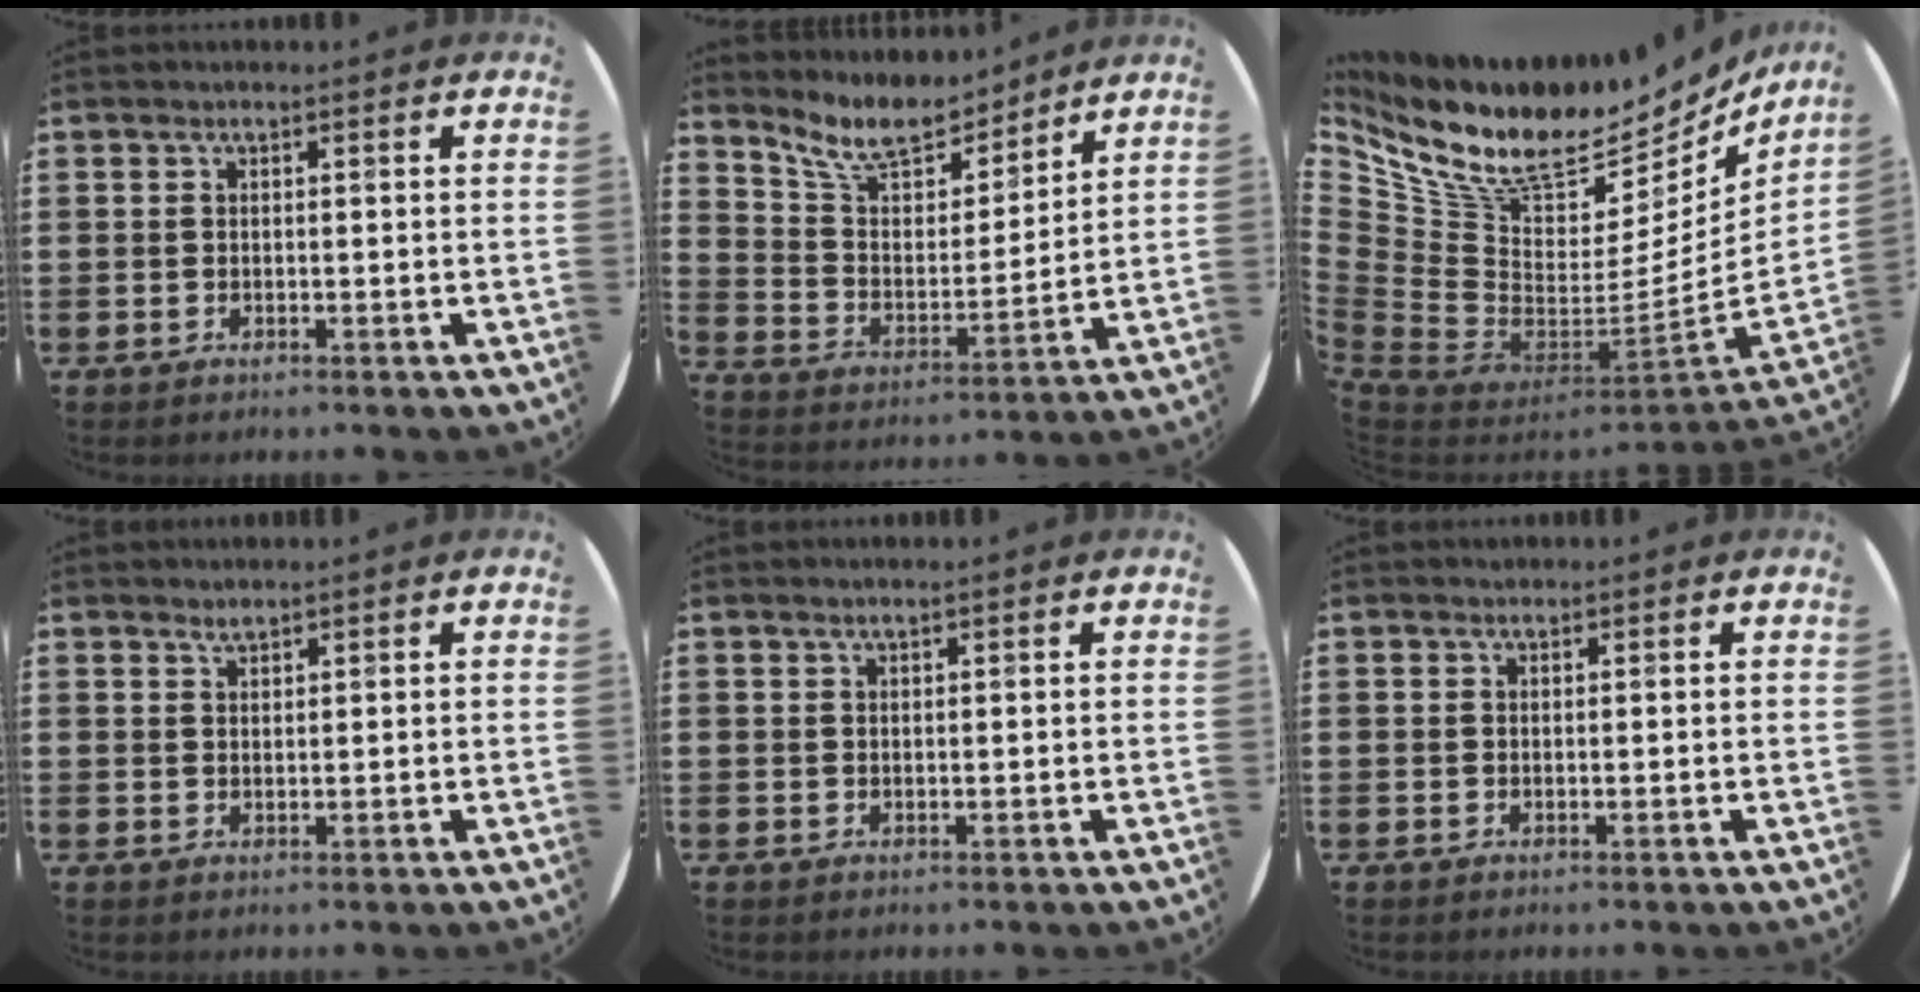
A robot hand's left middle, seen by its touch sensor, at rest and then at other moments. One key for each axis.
{"total": 9.3, "fx": 7.9, "fy": 3.6, "fz": 3.5, "tx": -0.094, "ty": -0.044, "tz": 0.141}
{"total": 11.9, "fx": 8.8, "fy": 5.9, "fz": 5.5, "tx": -0.148, "ty": -0.076, "tz": 0.155}
{"total": 1.1, "fx": 1.1, "fy": 0.0, "fz": 0.0, "tx": 0.000, "ty": 0.000, "tz": 0.021}
{"total": 0.6, "fx": 0.5, "fy": -0.1, "fz": 0.2, "tx": -0.001, "ty": 0.000, "tz": 0.010}
{"total": 0.0}